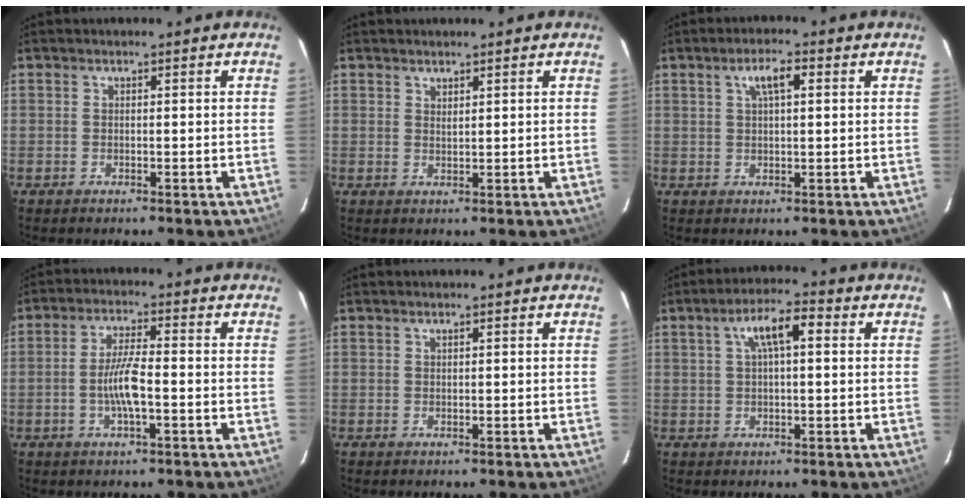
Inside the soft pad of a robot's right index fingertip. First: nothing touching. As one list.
[{"total": 1.2, "force": [1.1, 0.3, 0.3], "torque": [-0.004, 0.000, 0.020]}, {"total": 4.1, "force": [1.6, 1.3, 3.6], "torque": [-0.067, 0.011, 0.029]}, {"total": 6.3, "force": [-1.7, 0.9, 6.0], "torque": [-0.116, 0.001, -0.032]}, {"total": 0.0}, {"total": 6.7, "force": [1.9, 2.2, 6.1], "torque": [-0.112, 0.020, 0.035]}]